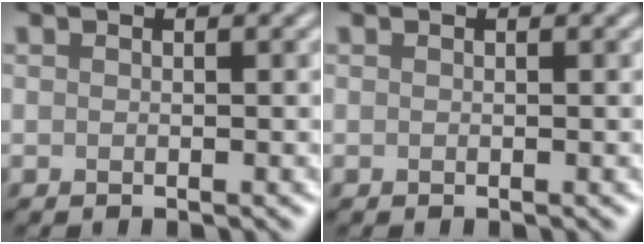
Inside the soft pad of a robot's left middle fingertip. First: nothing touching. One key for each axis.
{"total": 0.0}